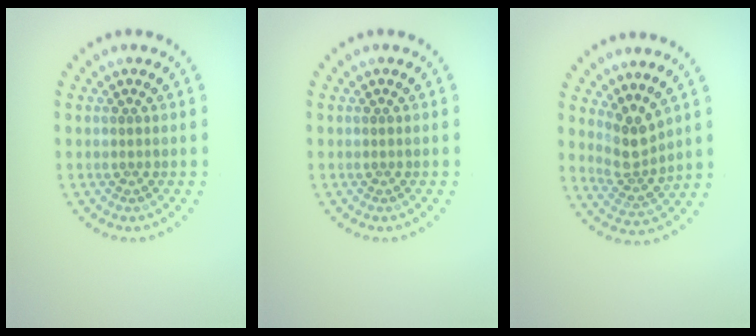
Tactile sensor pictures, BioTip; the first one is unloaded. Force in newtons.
{"total": 0.0}
{"total": 2.9, "press": 2.2, "slide": 1.9}